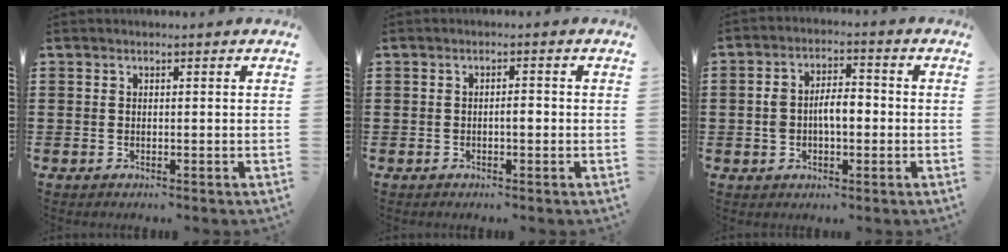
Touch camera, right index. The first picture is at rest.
{"total": 1.5, "force": [-0.4, 0.4, 1.4], "torque": [-0.026, 0.002, -0.008]}
{"total": 5.5, "force": [-0.6, 3.0, 4.6], "torque": [-0.085, 0.005, -0.017]}